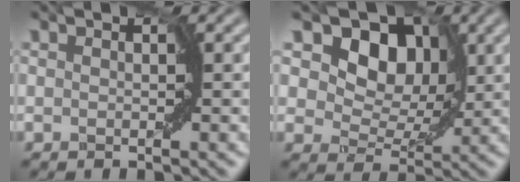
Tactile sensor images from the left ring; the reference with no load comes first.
{"total": 12.2, "force": [6.3, 7.9, 6.7], "torque": [-0.089, 0.028, 0.083]}